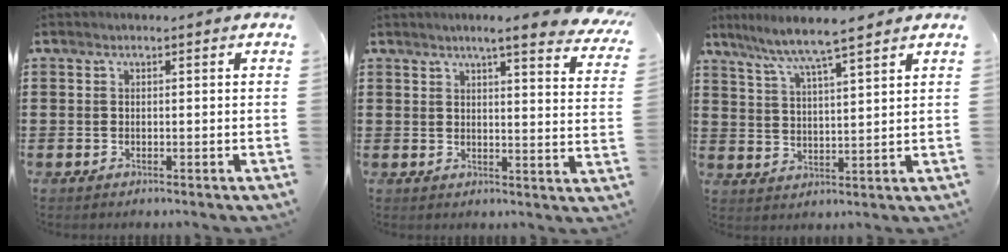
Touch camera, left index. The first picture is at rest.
{"total": 5.6, "force": [4.5, -0.3, 3.3], "torque": [-0.070, -0.021, 0.074]}
{"total": 5.8, "force": [5.1, -0.4, 2.9], "torque": [-0.075, -0.027, 0.083]}